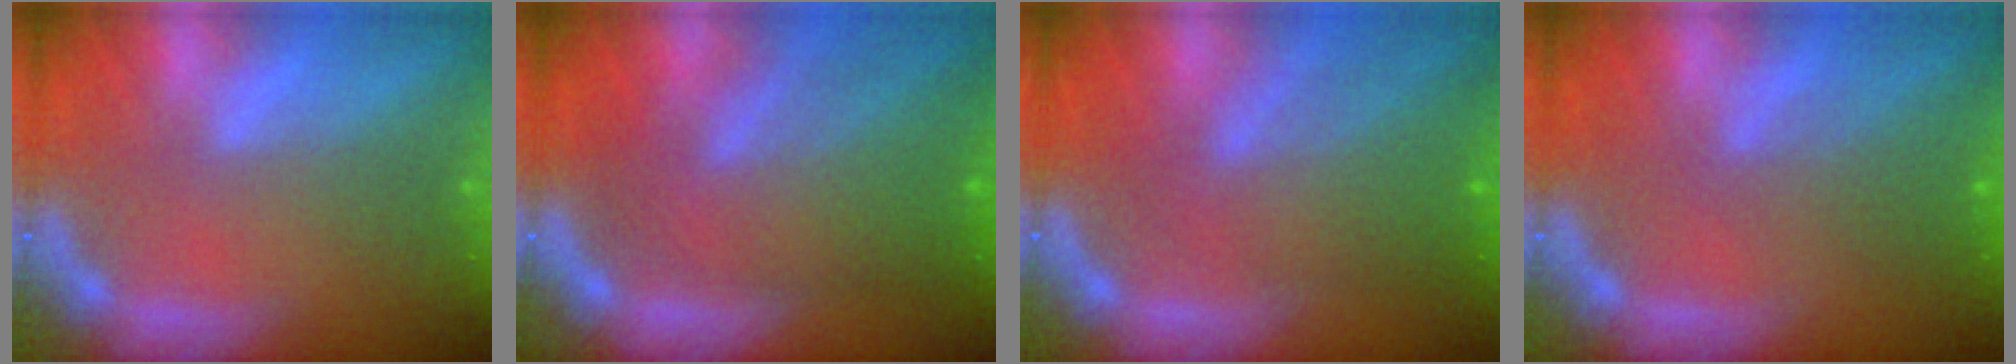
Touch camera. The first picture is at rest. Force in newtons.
{"total": 9.5}
{"total": 7.5}
{"total": 3.6}